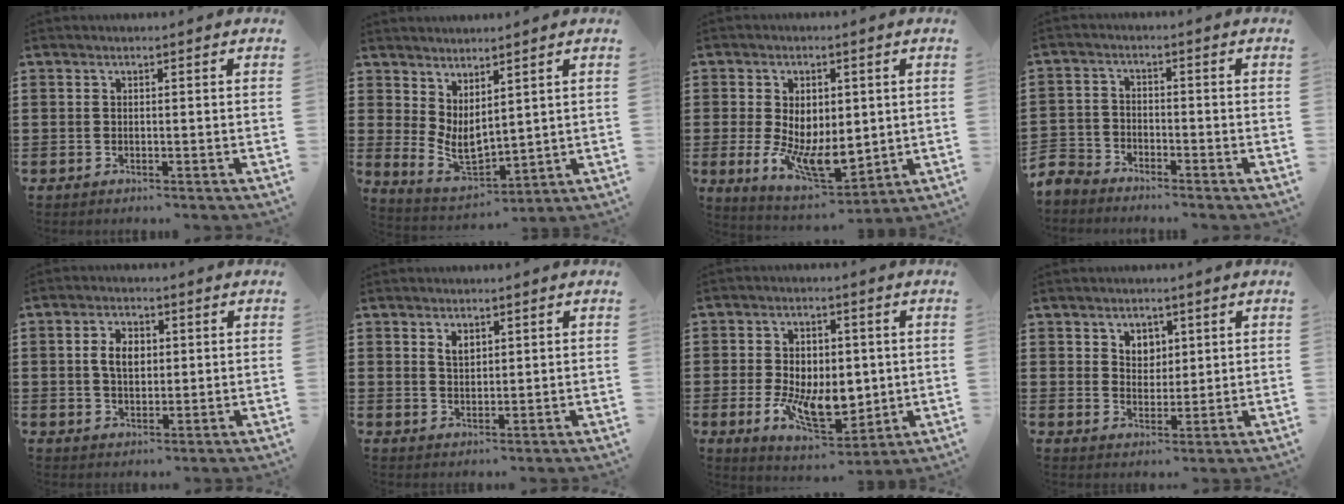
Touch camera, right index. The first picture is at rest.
{"total": 3.9, "force": [1.8, 2.1, 2.7], "torque": [-0.071, -0.017, 0.031]}
{"total": 8.0, "force": [-0.9, 4.9, 6.2], "torque": [-0.126, 0.001, -0.014]}
{"total": 3.7, "force": [-3.6, 1.1, 0.1], "torque": [-0.031, -0.005, -0.084]}
{"total": 4.2, "force": [0.5, 2.7, 3.2], "torque": [-0.061, 0.010, 0.006]}
{"total": 2.2, "force": [1.4, 1.3, 1.2], "torque": [-0.027, 0.004, 0.026]}
{"total": 9.5, "force": [-0.9, 5.9, 7.4], "torque": [-0.136, 0.005, -0.013]}
{"total": 3.5, "force": [2.0, 2.8, 0.9], "torque": [-0.029, 0.013, 0.035]}